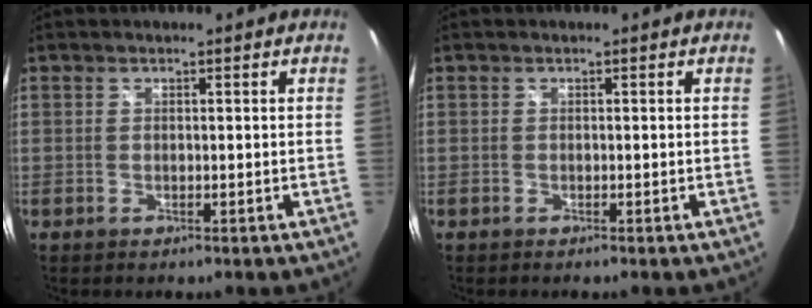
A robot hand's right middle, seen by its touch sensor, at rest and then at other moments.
{"total": 0.0}